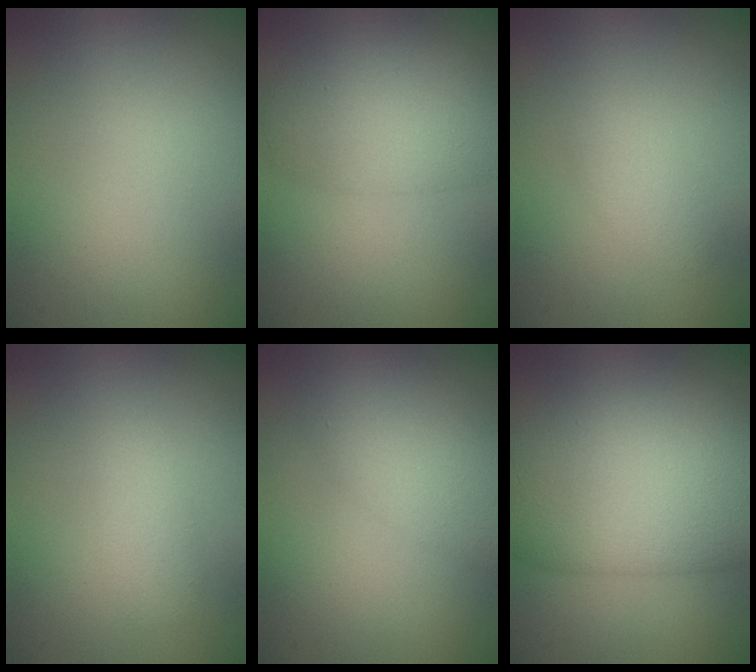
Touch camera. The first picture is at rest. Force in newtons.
{"total": 5.5, "press": 5.5, "slide": 0.4}
{"total": 1.5, "press": 1.5, "slide": 0.0}
{"total": 1.7, "press": 1.7, "slide": 0.1}
{"total": 3.8, "press": 3.8, "slide": 0.2}
{"total": 12.3, "press": 12.3, "slide": 0.6}